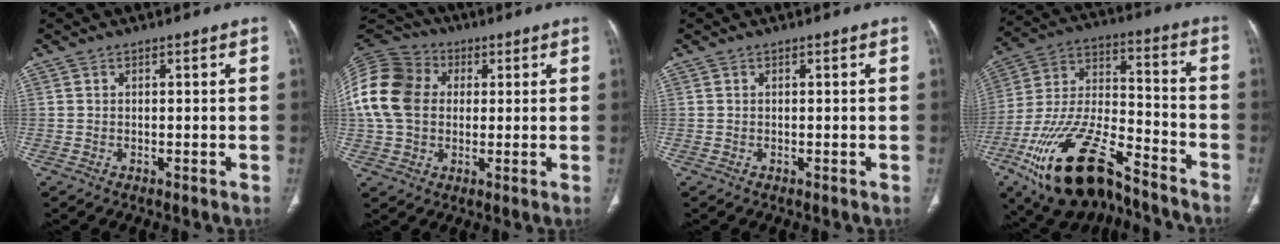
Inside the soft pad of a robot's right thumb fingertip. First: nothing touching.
{"total": 17.6, "force": [2.1, 13.7, 10.8], "torque": [-0.228, 0.027, 0.034]}
{"total": 0.0}
{"total": 23.8, "force": [-15.3, 9.6, 15.4], "torque": [-0.316, 0.061, -0.270]}